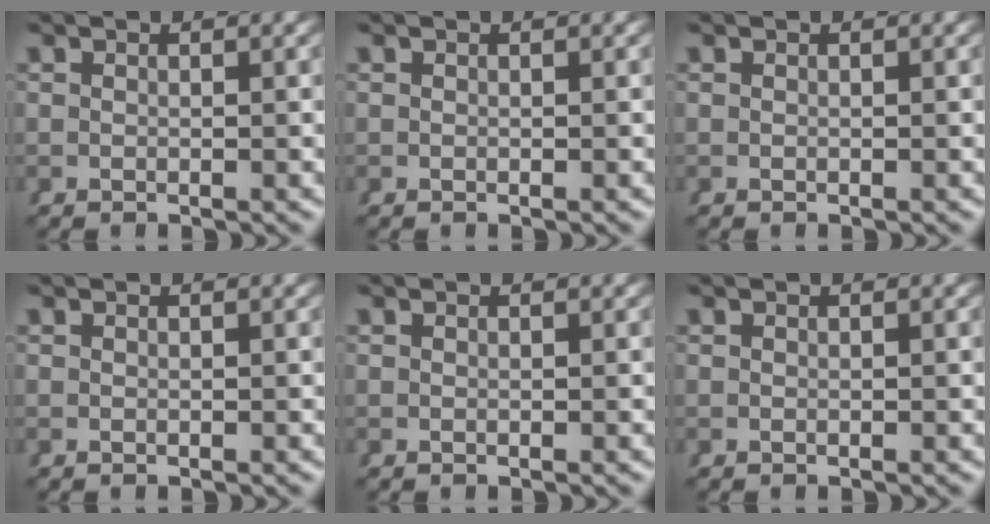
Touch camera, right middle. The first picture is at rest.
{"total": 0.0}
{"total": 0.0}
{"total": 0.0}
{"total": 0.0}
{"total": 0.0}